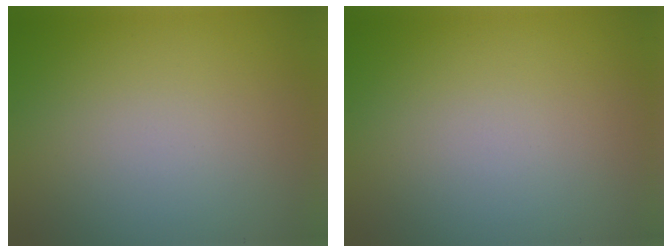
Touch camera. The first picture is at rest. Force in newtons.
{"total": 0.0}